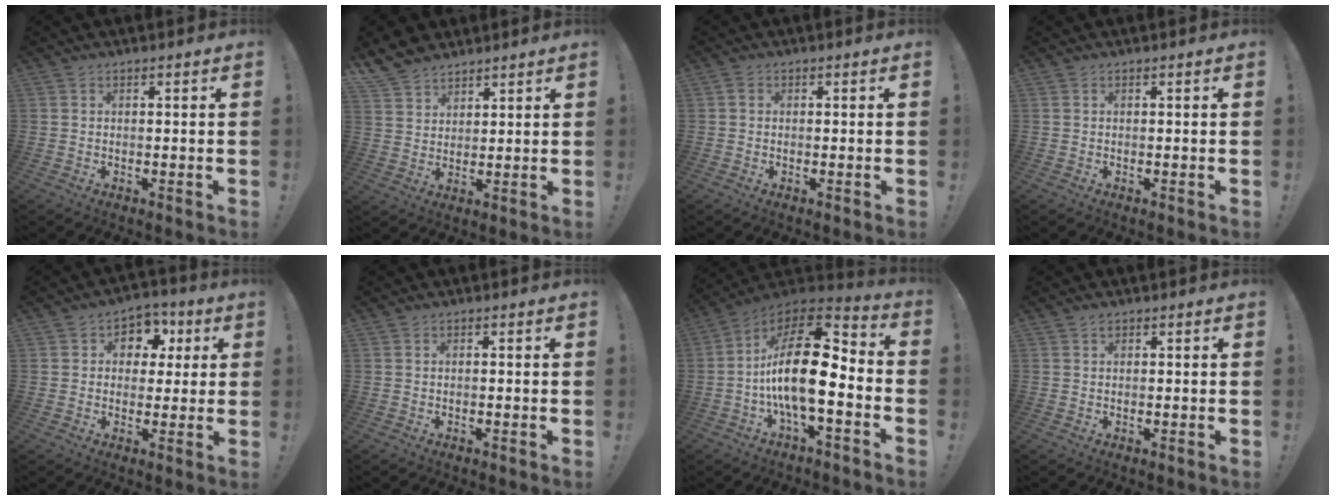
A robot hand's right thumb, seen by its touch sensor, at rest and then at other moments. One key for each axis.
{"total": 7.3, "fx": 6.0, "fy": 3.9, "fz": 1.3, "tx": -0.029, "ty": -0.041, "tz": 0.119}
{"total": 1.0, "fx": 0.1, "fy": 1.0, "fz": 0.3, "tx": 0.000, "ty": 0.003, "tz": 0.001}
{"total": 0.0}
{"total": 7.5, "fx": 1.4, "fy": 6.8, "fz": 2.8, "tx": -0.028, "ty": 0.001, "tz": 0.028}
{"total": 0.7, "fx": -0.5, "fy": -0.1, "fz": 0.5, "tx": -0.017, "ty": 0.002, "tz": -0.008}
{"total": 20.6, "fx": -1.3, "fy": 8.6, "fz": 18.7, "tx": -0.335, "ty": 0.014, "tz": -0.019}
{"total": 1.0, "fx": 0.7, "fy": 0.6, "fz": 0.2, "tx": 0.002, "ty": 0.002, "tz": 0.012}